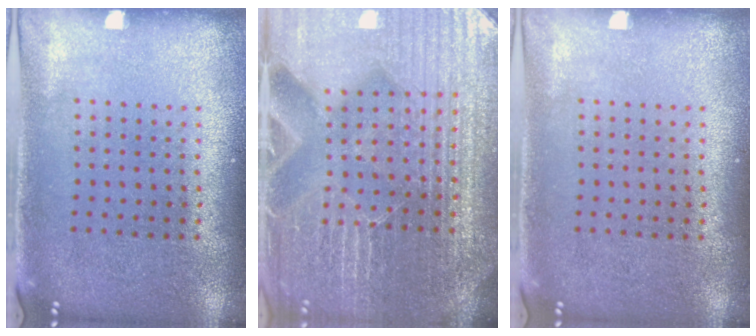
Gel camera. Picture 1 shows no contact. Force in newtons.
{"total": 5.5, "press": 5.1, "slide": 2.2}
{"total": 0.0}